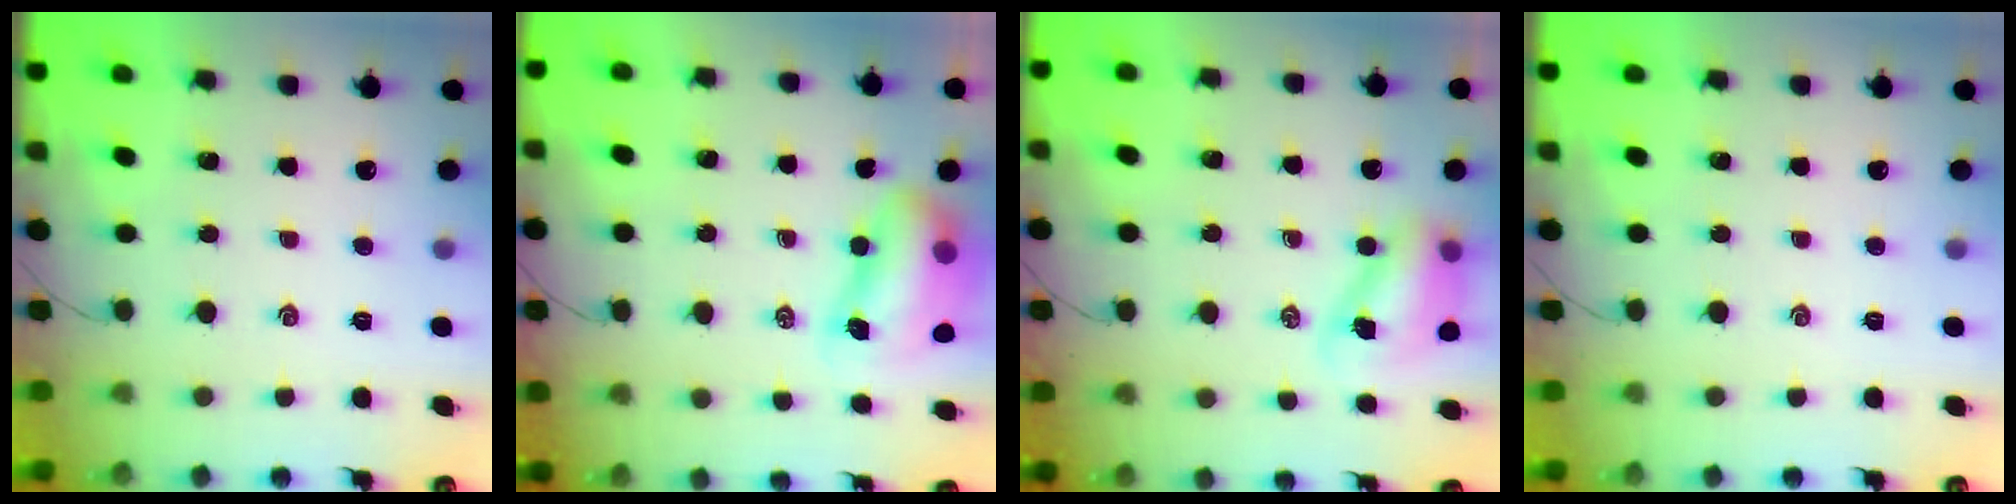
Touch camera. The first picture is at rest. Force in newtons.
{"total": 8.9, "press": 8.6, "slide": 2.2}
{"total": 8.2, "press": 8.0, "slide": 1.6}
{"total": 0.0}